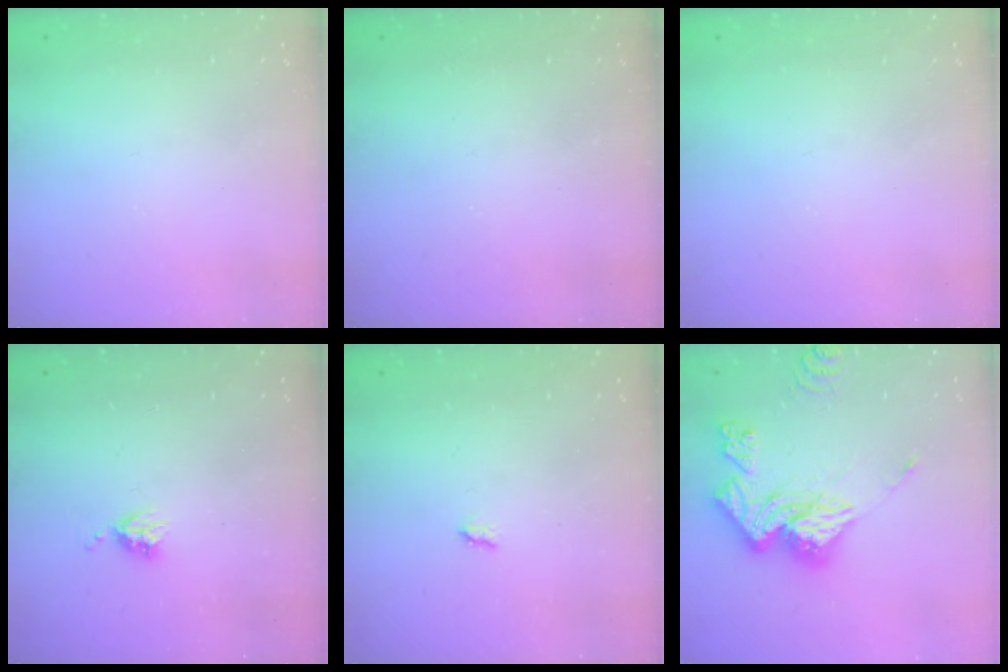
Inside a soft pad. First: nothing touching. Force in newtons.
{"total": 0.0}
{"total": 0.0}
{"total": 4.8, "press": 4.8, "slide": 0.4}
{"total": 1.7, "press": 1.6, "slide": 0.3}
{"total": 18.6, "press": 18.5, "slide": 1.8}